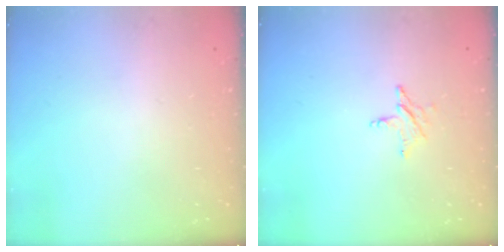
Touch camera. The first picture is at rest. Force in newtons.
{"total": 3.6, "press": 3.6, "slide": 0.4}